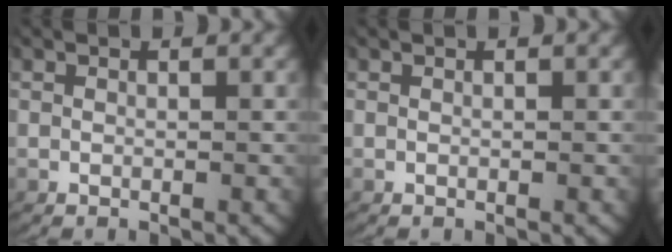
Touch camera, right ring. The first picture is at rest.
{"total": 0.0}